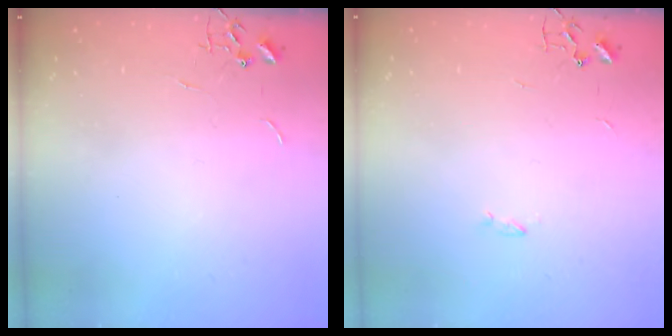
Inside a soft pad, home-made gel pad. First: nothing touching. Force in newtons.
{"total": 1.2, "press": 1.1, "slide": 0.3}